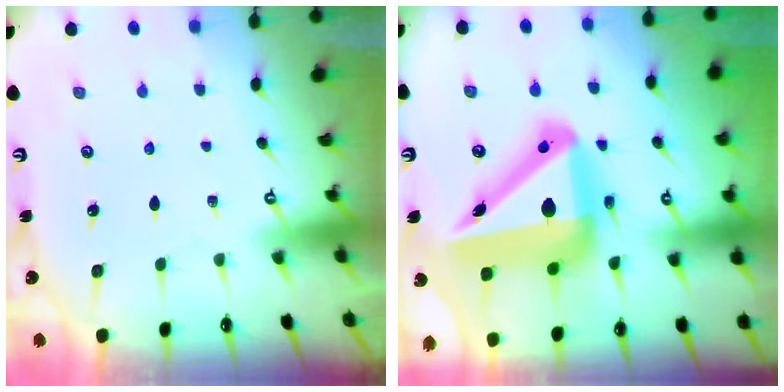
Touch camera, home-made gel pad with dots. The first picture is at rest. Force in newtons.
{"total": 21.7, "press": 21.4, "slide": 3.5}